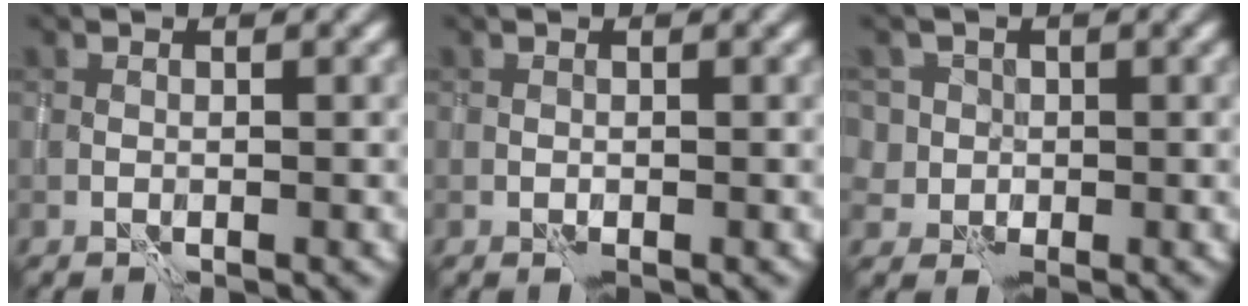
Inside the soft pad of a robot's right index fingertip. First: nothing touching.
{"total": 0.0}
{"total": 4.2, "force": [0.0, 4.0, 1.2], "torque": [0.009, 0.023, -0.035]}